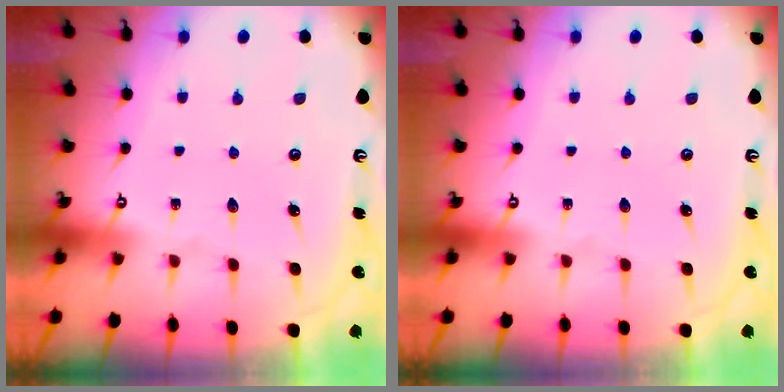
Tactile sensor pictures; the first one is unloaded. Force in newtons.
{"total": 0.0}